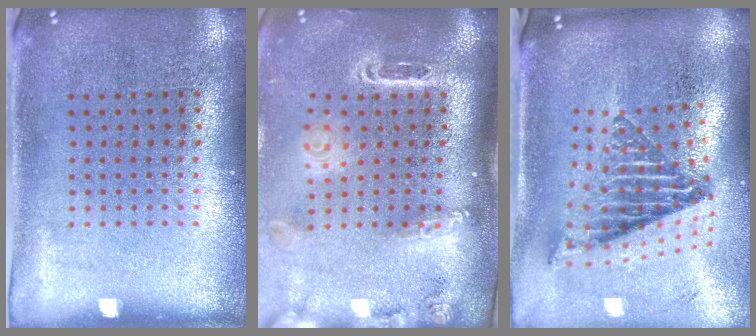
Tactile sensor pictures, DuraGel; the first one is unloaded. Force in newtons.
{"total": 2.7, "press": 1.9, "slide": 1.9}
{"total": 2.1, "press": 1.5, "slide": 1.6}